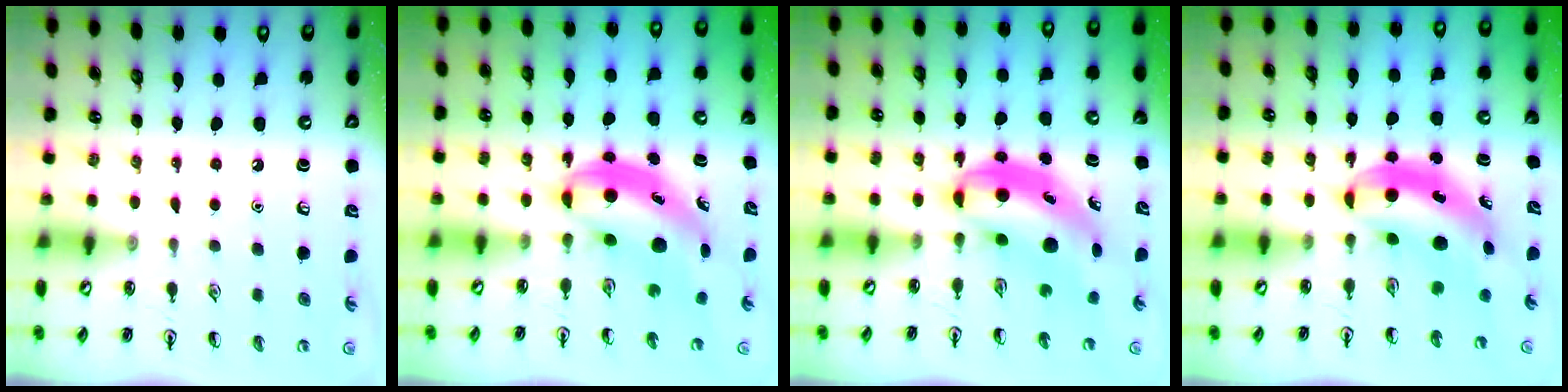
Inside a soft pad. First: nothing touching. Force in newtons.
{"total": 6.3, "press": 6.1, "slide": 1.7}
{"total": 7.0, "press": 6.7, "slide": 2.1}
{"total": 5.7, "press": 5.6, "slide": 1.3}